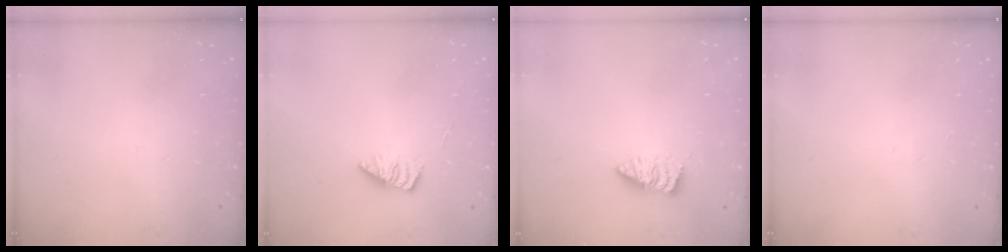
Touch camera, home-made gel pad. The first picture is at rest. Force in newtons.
{"total": 1.7, "press": 1.6, "slide": 0.4}
{"total": 2.3, "press": 2.3, "slide": 0.1}
{"total": 0.0}